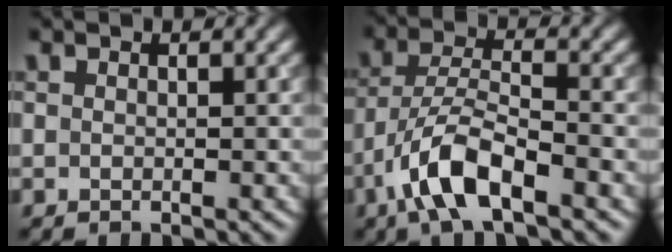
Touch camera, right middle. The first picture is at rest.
{"total": 6.4, "force": [-3.7, 2.0, 4.8], "torque": [-0.094, 0.004, -0.075]}